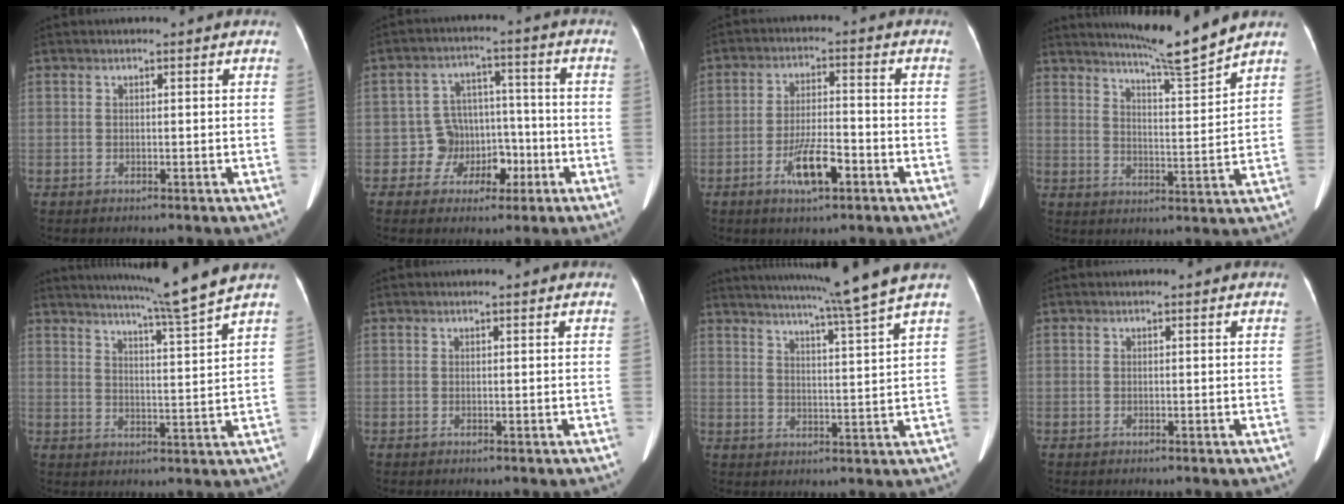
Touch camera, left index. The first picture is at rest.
{"total": 6.5, "force": [-2.3, 6.1, 0.9], "torque": [0.004, 0.027, -0.028]}
{"total": 6.9, "force": [-3.4, 1.7, 5.8], "torque": [-0.113, -0.002, -0.059]}
{"total": 9.1, "force": [8.3, -1.8, 3.3], "torque": [-0.059, -0.023, 0.133]}
{"total": 9.8, "force": [8.4, -2.7, 4.1], "torque": [-0.069, -0.027, 0.125]}
{"total": 0.5, "force": [0.4, 0.0, 0.3], "torque": [-0.003, 0.004, 0.008]}
{"total": 11.7, "force": [9.9, -3.0, 5.6], "torque": [-0.092, -0.029, 0.138]}
{"total": 0.0}